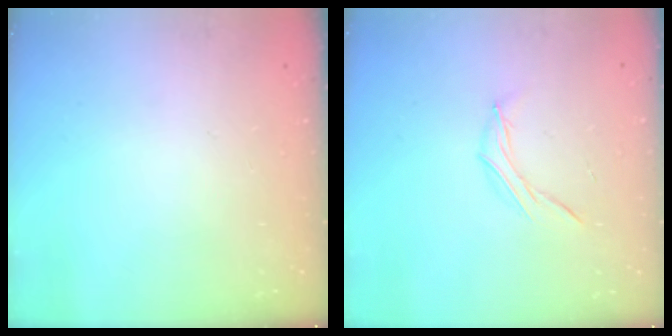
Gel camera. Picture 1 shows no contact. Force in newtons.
{"total": 6.8, "press": 6.6, "slide": 1.9}